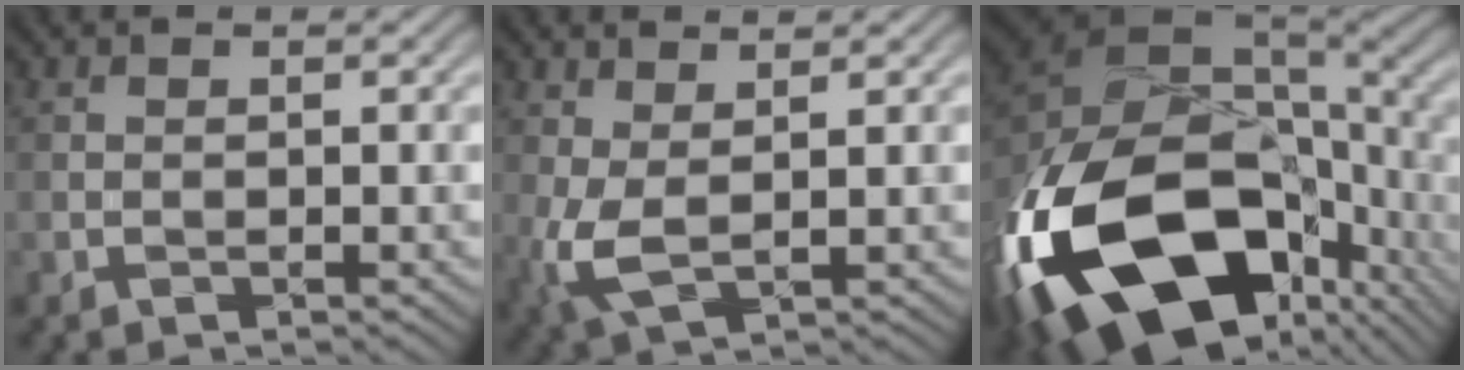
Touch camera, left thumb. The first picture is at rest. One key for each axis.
{"total": 2.9, "fx": 1.1, "fy": 1.0, "fz": 2.4, "tx": -0.075, "ty": -0.004, "tz": 0.022}
{"total": 20.8, "fx": -7.3, "fy": 12.9, "fz": 14.6, "tx": -0.366, "ty": -0.064, "tz": -0.093}